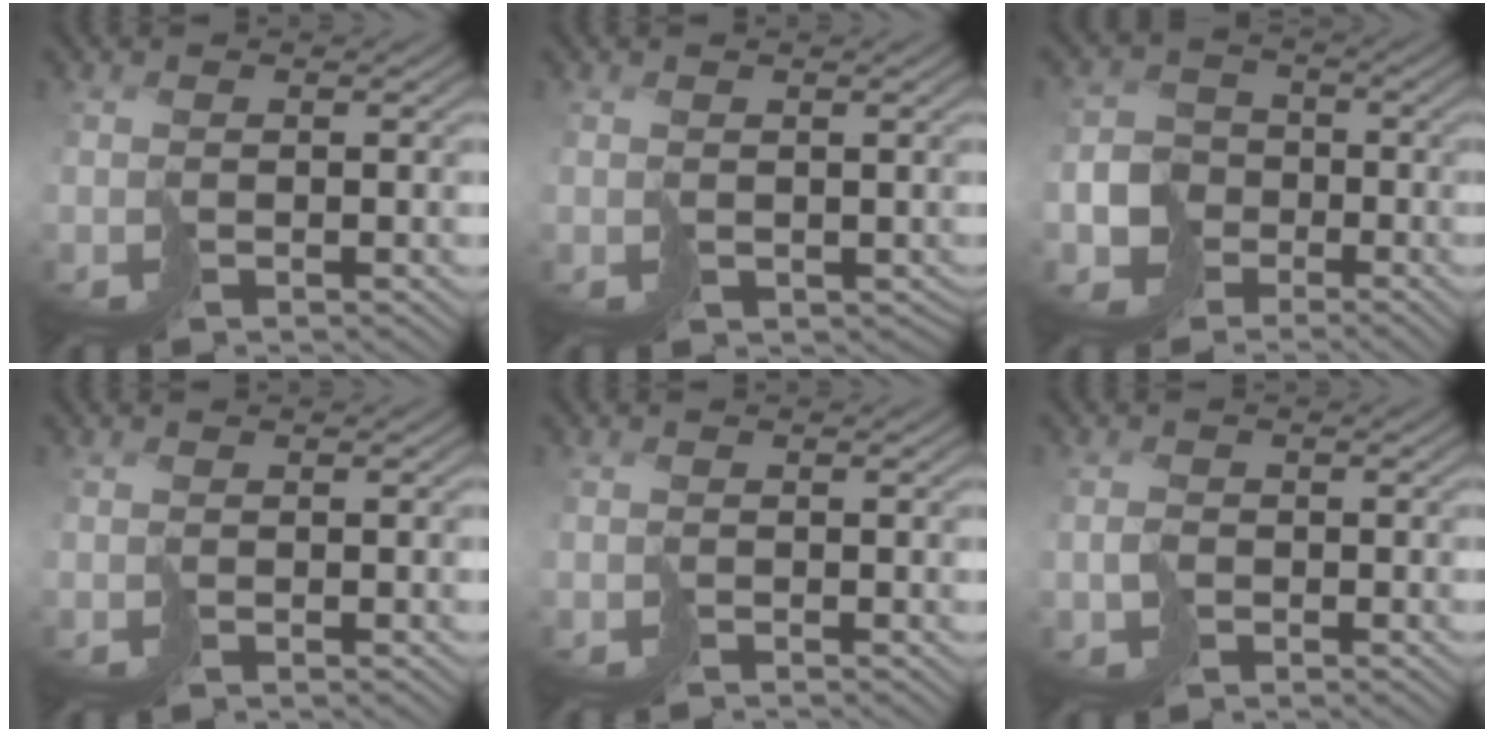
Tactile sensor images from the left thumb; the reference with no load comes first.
{"total": 1.4, "force": [0.3, 1.2, 0.6], "torque": [-0.015, -0.009, 0.011]}
{"total": 5.5, "force": [-2.8, 4.5, 1.4], "torque": [-0.023, -0.005, -0.065]}
{"total": 0.0}
{"total": 0.7, "force": [-0.6, 0.2, -0.1], "torque": [-0.004, -0.003, -0.015]}
{"total": 1.6, "force": [-0.7, 1.4, 0.3], "torque": [-0.002, -0.003, -0.017]}